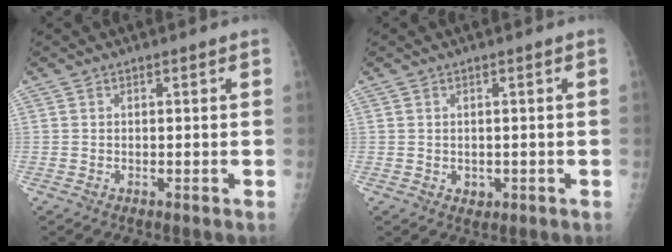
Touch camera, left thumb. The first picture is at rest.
{"total": 1.4, "force": [0.0, 1.1, 0.8], "torque": [-0.009, -0.002, 0.006]}